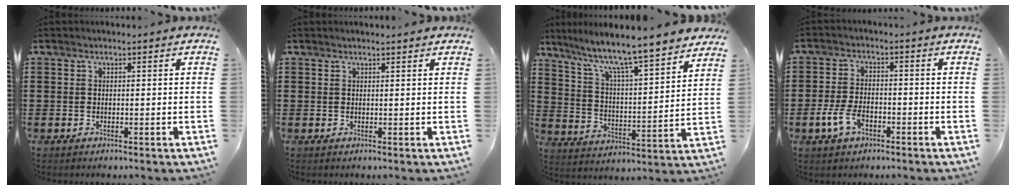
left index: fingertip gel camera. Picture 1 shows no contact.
{"total": 0.8, "force": [0.7, 0.0, 0.4], "torque": [-0.008, -0.001, 0.014]}
{"total": 7.8, "force": [7.0, -0.2, 3.5], "torque": [-0.098, -0.056, 0.113]}
{"total": 5.3, "force": [-2.5, 2.8, 3.7], "torque": [-0.088, 0.001, -0.051]}